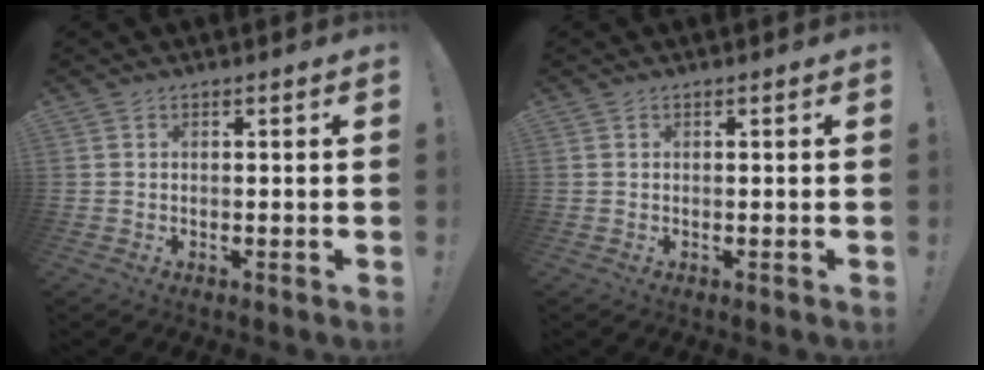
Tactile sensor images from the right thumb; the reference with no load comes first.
{"total": 0.0}